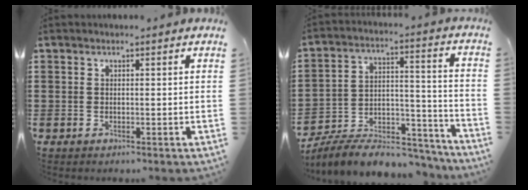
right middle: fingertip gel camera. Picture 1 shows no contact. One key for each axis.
{"total": 8.5, "fx": -7.8, "fy": 2.2, "fz": 2.7, "tx": -0.040, "ty": 0.024, "tz": -0.147}